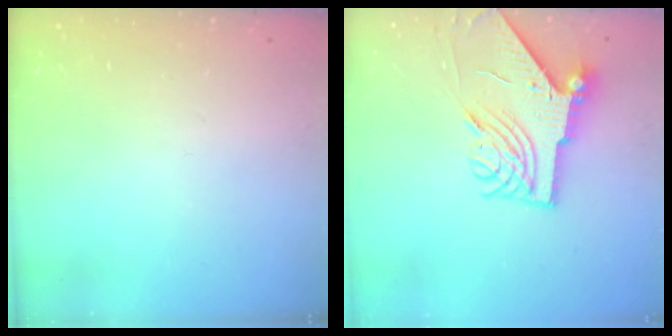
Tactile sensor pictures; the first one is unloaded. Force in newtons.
{"total": 9.2, "press": 9.1, "slide": 1.3}